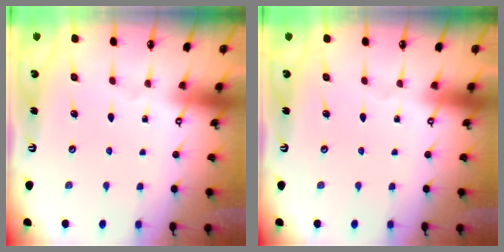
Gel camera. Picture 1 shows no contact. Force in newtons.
{"total": 0.0}